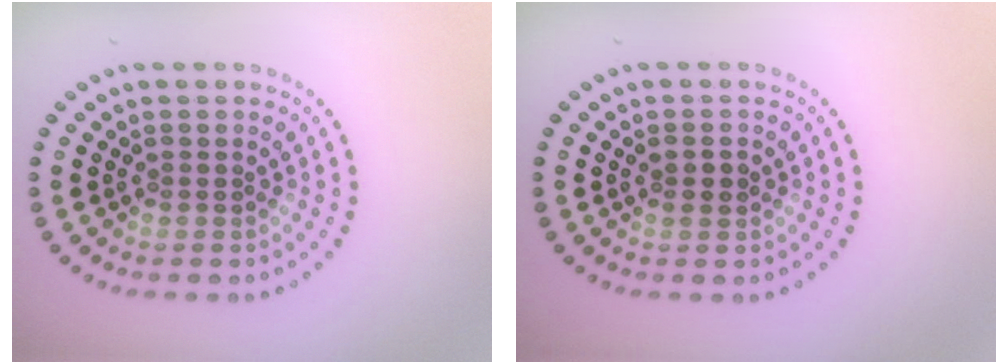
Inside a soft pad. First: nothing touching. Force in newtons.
{"total": 1.2, "press": 1.2, "slide": 0.2}